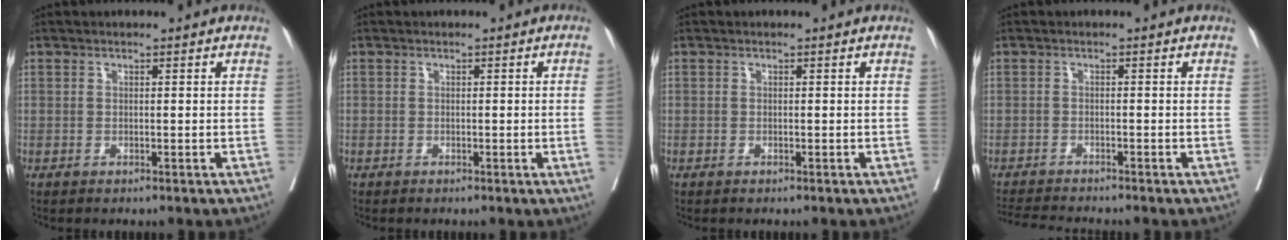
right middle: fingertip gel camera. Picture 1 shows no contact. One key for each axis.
{"total": 1.3, "fx": -0.2, "fy": -0.5, "fz": 1.2, "tx": -0.014, "ty": -0.002, "tz": -0.001}
{"total": 0.0}
{"total": 5.5, "fx": -5.3, "fy": -0.3, "fz": 1.6, "tx": -0.023, "ty": -0.015, "tz": -0.086}